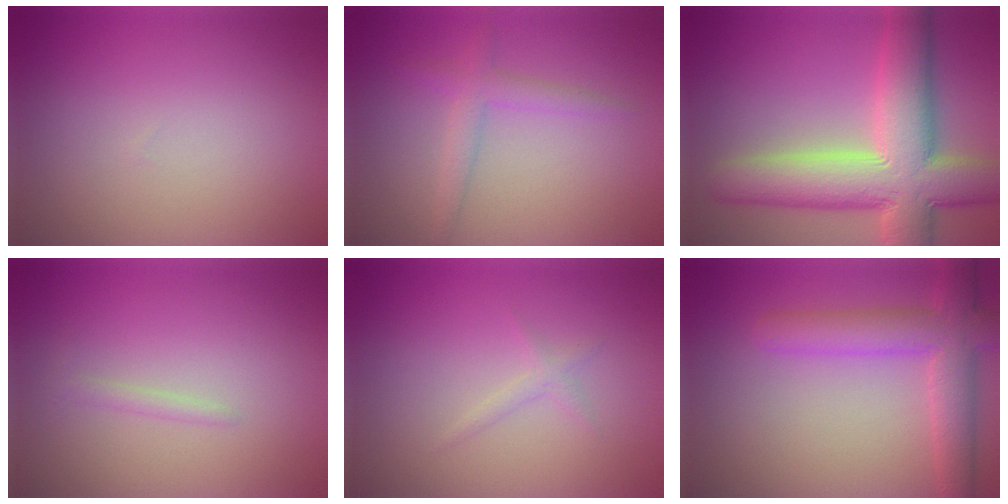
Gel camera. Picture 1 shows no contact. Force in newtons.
{"total": 2.3, "press": 2.3, "slide": 0.2}
{"total": 12.0, "press": 12.0, "slide": 1.0}
{"total": 1.0, "press": 1.0, "slide": 0.0}
{"total": 0.9, "press": 0.9, "slide": 0.1}
{"total": 5.8, "press": 5.8, "slide": 0.5}